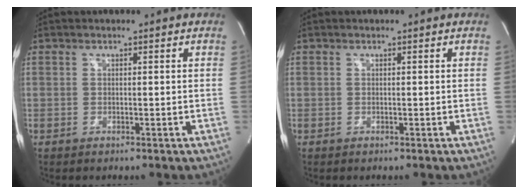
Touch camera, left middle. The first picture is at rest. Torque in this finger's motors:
{"motor_torque": [-0.01, 0.01, 0.01, 0.00]}